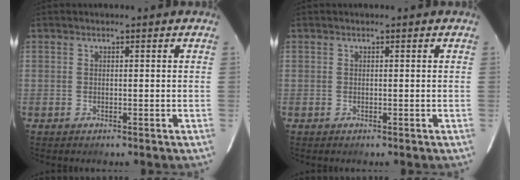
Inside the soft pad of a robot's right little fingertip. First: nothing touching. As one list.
[{"total": 0.0}]